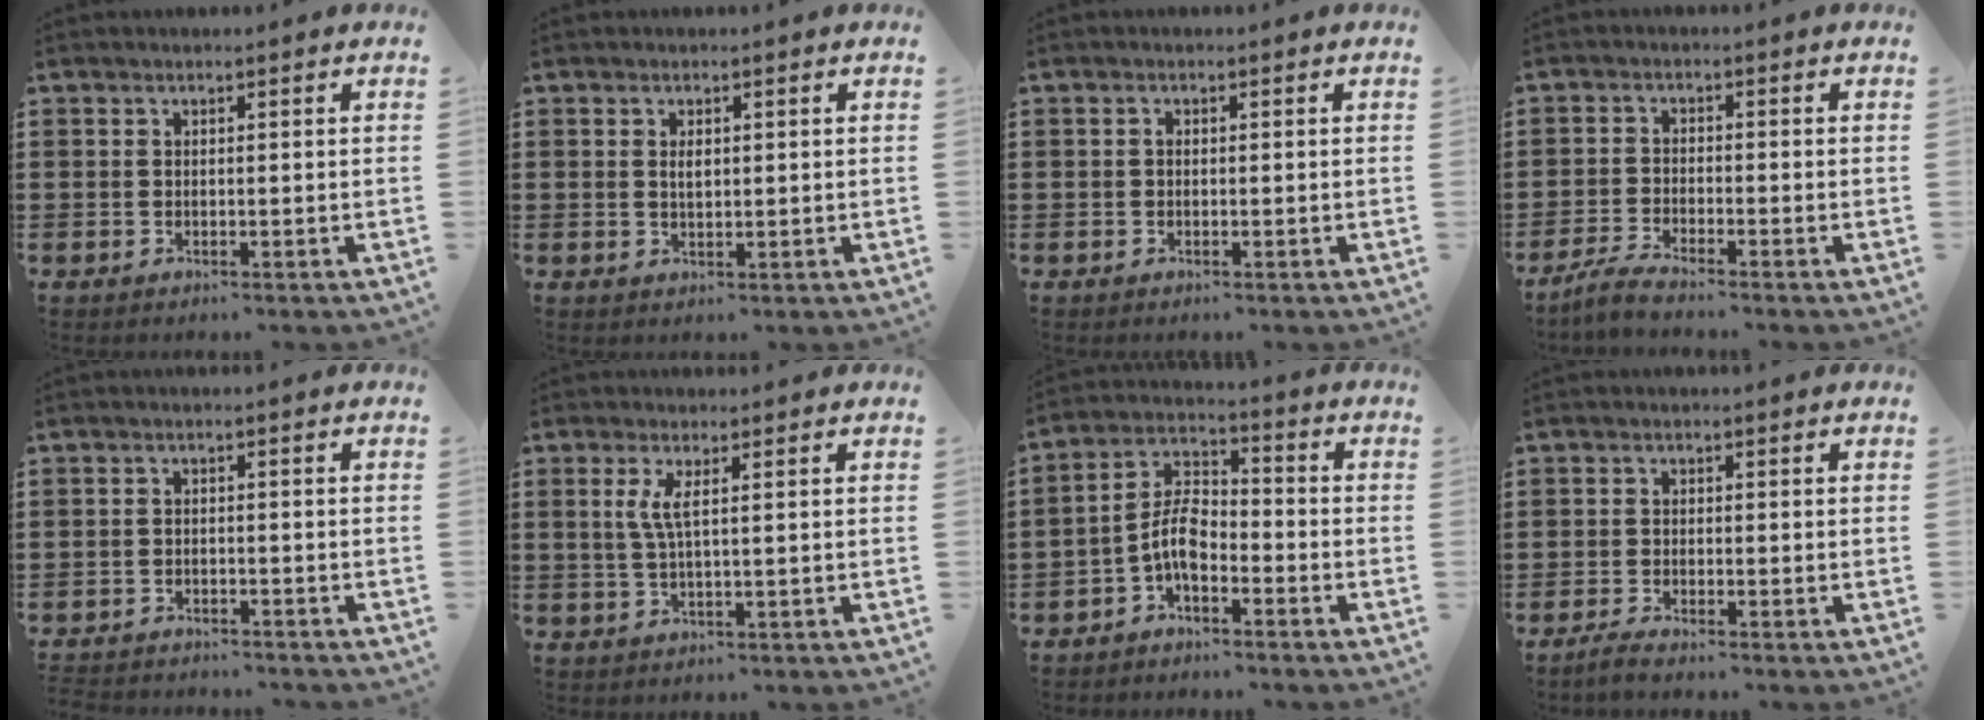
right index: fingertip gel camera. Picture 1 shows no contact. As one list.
[{"total": 1.6, "force": [0.4, 0.7, 1.4], "torque": [-0.029, 0.002, 0.007]}, {"total": 0.5, "force": [-0.1, 0.4, 0.4], "torque": [-0.008, 0.000, -0.003]}, {"total": 3.0, "force": [-2.9, -0.3, 0.8], "torque": [-0.030, -0.004, -0.061]}, {"total": 1.9, "force": [-1.9, 0.1, -0.1], "torque": [-0.004, 0.001, -0.042]}, {"total": 3.2, "force": [0.7, 0.2, 3.1], "torque": [-0.070, -0.005, 0.009]}, {"total": 6.5, "force": [-2.8, 3.3, 4.9], "torque": [-0.115, 0.008, -0.059]}, {"total": 1.5, "force": [-1.4, -0.2, 0.4], "torque": [-0.008, 0.000, -0.027]}]